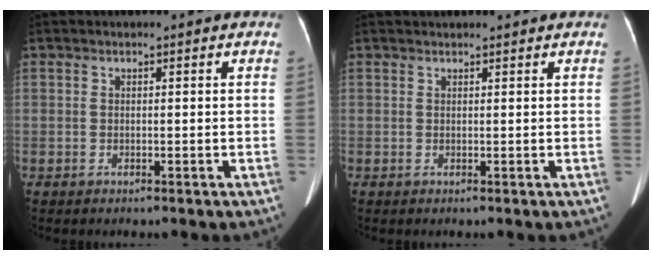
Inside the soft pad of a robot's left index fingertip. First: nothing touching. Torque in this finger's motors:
{"motor_torque": [-0.04, 0.00, -0.01, -0.01]}